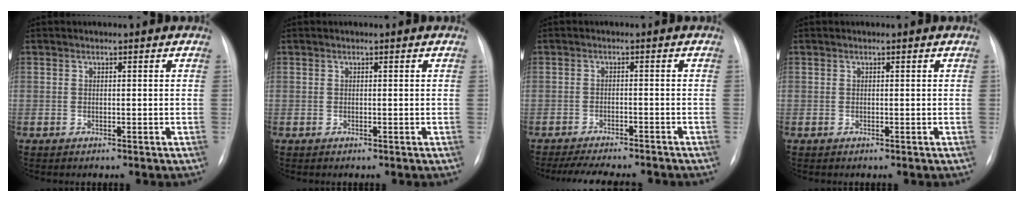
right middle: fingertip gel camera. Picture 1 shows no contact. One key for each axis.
{"total": 0.0}
{"total": 11.0, "fx": -9.8, "fy": 2.2, "fz": 4.5, "tx": -0.067, "ty": -0.004, "tz": -0.133}
{"total": 0.0}